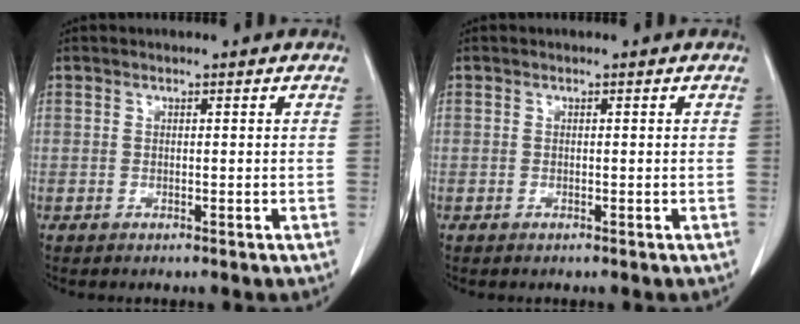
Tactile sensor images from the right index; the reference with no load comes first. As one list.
[{"total": 0.0}]